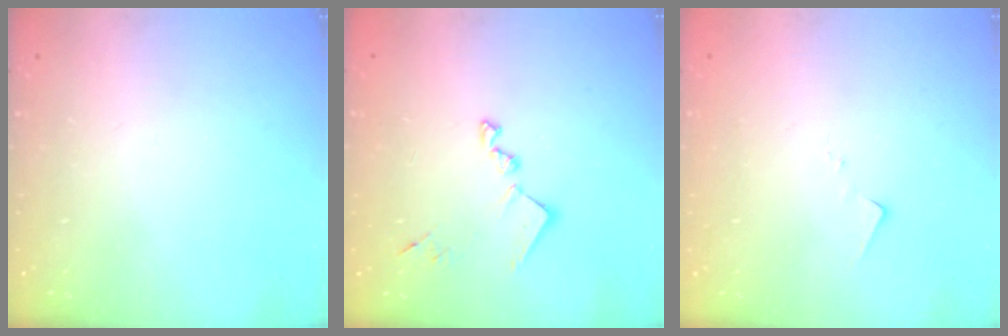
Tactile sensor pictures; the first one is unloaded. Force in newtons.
{"total": 11.7, "press": 11.6, "slide": 0.3}
{"total": 7.3, "press": 7.3, "slide": 0.2}